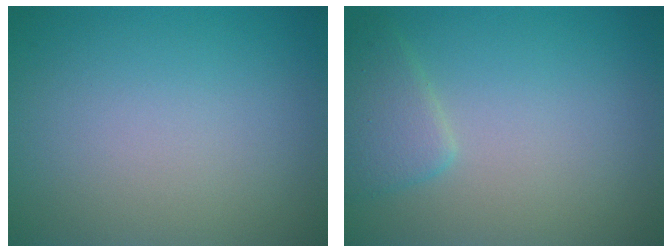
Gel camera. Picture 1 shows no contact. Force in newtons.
{"total": 2.4, "press": 2.4, "slide": 0.1}